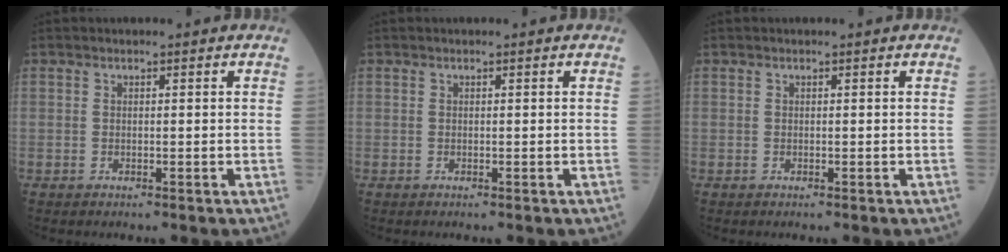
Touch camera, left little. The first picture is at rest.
{"total": 0.0}
{"total": 0.0}